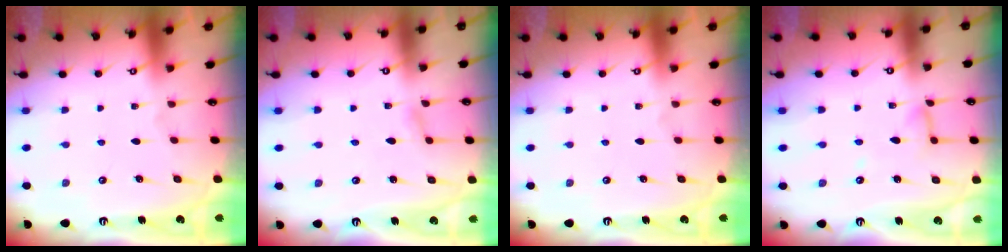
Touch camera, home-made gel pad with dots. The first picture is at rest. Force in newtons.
{"total": 1.6, "press": 1.6, "slide": 0.1}
{"total": 0.0}
{"total": 5.9, "press": 5.9, "slide": 0.5}